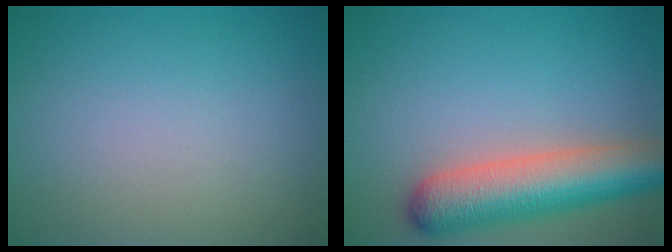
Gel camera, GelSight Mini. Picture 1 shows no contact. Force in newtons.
{"total": 7.7, "press": 7.7, "slide": 0.4}